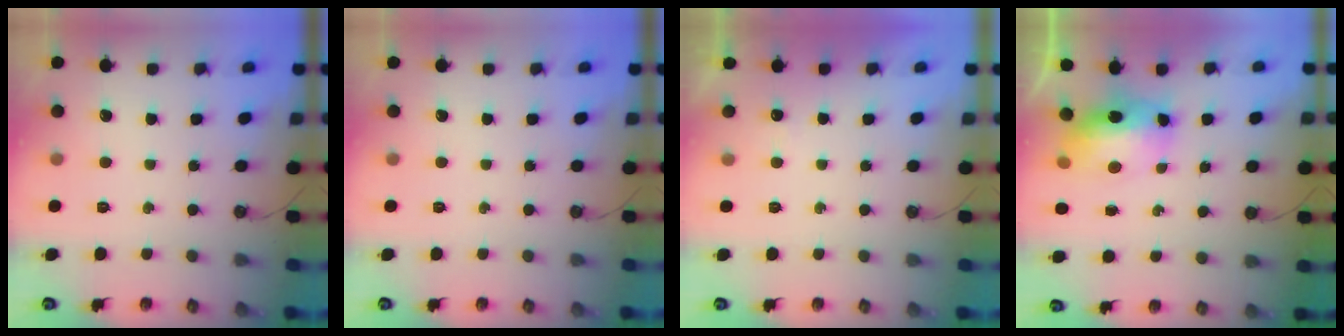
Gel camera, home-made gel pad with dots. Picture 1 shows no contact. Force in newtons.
{"total": 0.0}
{"total": 2.5, "press": 2.4, "slide": 0.5}
{"total": 10.8, "press": 10.7, "slide": 1.1}